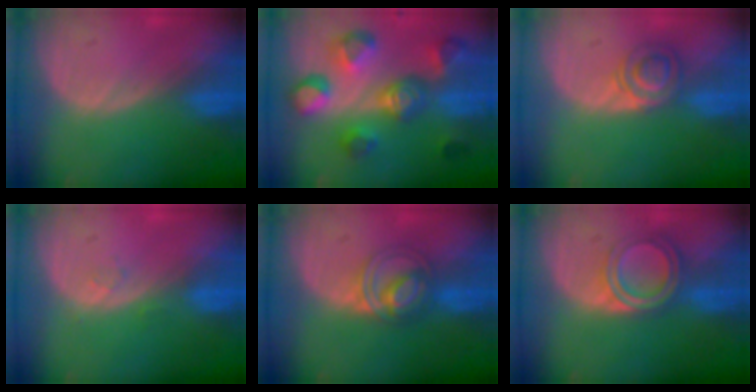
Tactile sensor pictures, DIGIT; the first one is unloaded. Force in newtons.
{"total": 11.0, "press": 9.9, "slide": 4.7}
{"total": 4.4, "press": 4.3, "slide": 0.9}
{"total": 1.1, "press": 1.0, "slide": 0.1}
{"total": 5.9, "press": 5.4, "slide": 2.2}
{"total": 5.8, "press": 5.0, "slide": 2.8}